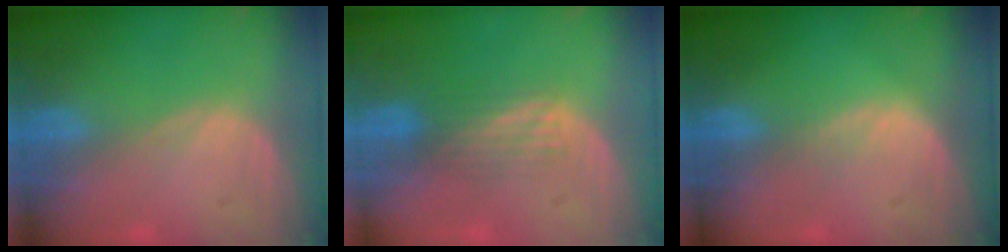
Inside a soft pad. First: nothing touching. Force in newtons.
{"total": 2.9, "press": 2.9, "slide": 0.2}
{"total": 0.9, "press": 0.9, "slide": 0.1}